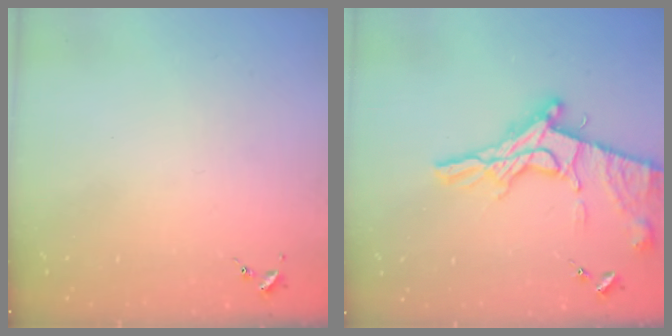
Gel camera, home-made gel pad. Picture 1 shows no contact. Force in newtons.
{"total": 18.5, "press": 18.4, "slide": 1.5}